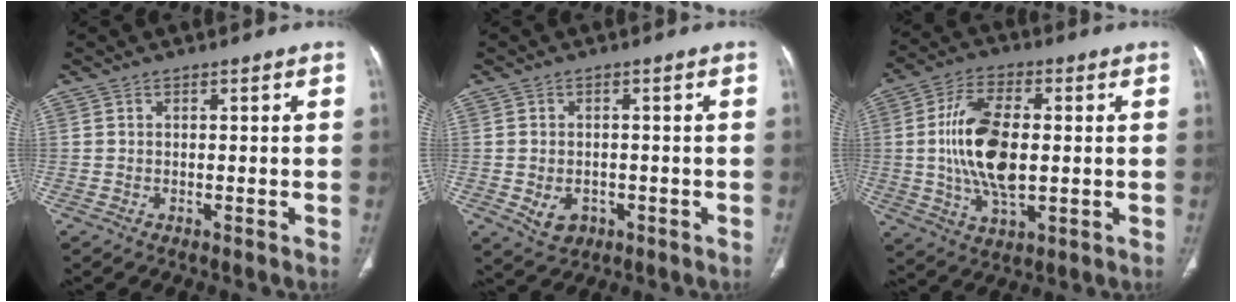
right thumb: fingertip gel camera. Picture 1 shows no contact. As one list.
[{"total": 4.4, "force": [-1.3, 3.4, 2.5], "torque": [-0.034, 0.005, -0.007]}, {"total": 14.9, "force": [0.3, 7.5, 12.8], "torque": [-0.244, 0.004, 0.006]}]